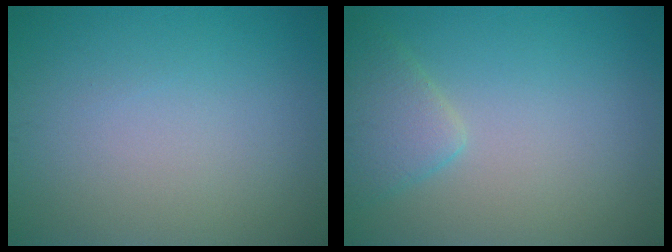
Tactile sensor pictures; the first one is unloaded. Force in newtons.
{"total": 2.8, "press": 2.8, "slide": 0.2}